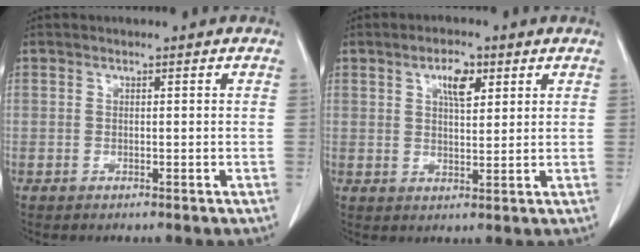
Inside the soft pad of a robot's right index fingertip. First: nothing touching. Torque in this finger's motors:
{"motor_torque": [0.20, 0.15, 0.10, 0.06]}